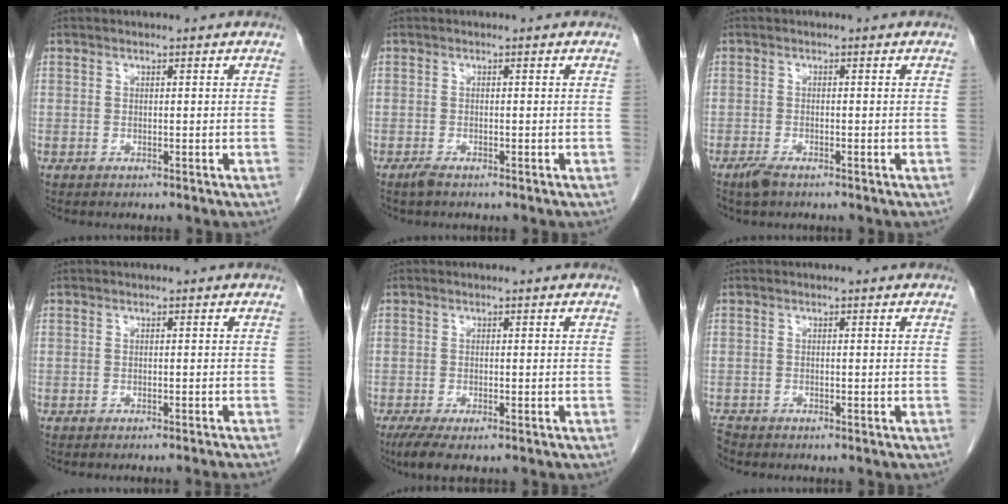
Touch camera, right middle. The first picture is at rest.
{"total": 1.1, "force": [-0.9, 0.1, 0.6], "torque": [-0.020, -0.004, -0.017]}
{"total": 2.2, "force": [-1.6, 0.6, 1.3], "torque": [-0.034, -0.005, -0.028]}
{"total": 4.1, "force": [-3.7, -0.9, 1.5], "torque": [-0.012, -0.001, -0.045]}
{"total": 4.5, "force": [-2.9, 1.2, 3.2], "torque": [-0.059, -0.013, -0.046]}
{"total": 1.1, "force": [-1.1, 0.0, 0.0], "torque": [-0.003, -0.006, -0.021]}